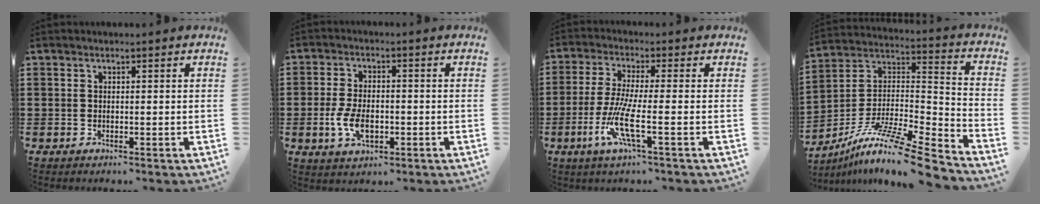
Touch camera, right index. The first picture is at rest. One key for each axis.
{"total": 5.8, "fx": -1.4, "fy": 3.1, "fz": 4.7, "tx": -0.104, "ty": -0.003, "tz": -0.026}
{"total": 8.0, "fx": -2.6, "fy": 0.9, "fz": 7.4, "tx": -0.174, "ty": -0.020, "tz": -0.059}
{"total": 12.6, "fx": -9.8, "fy": 0.5, "fz": 7.9, "tx": -0.134, "ty": 0.007, "tz": -0.185}